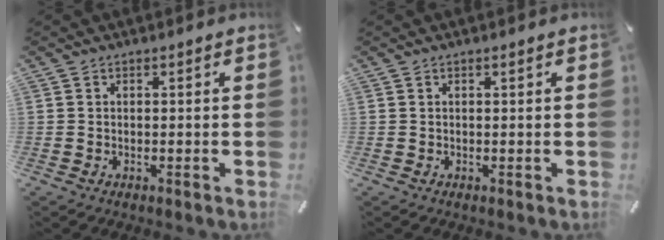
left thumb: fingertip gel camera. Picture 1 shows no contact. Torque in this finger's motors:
{"motor_torque": [0.00, 0.00, 0.04, 0.04, 0.00]}